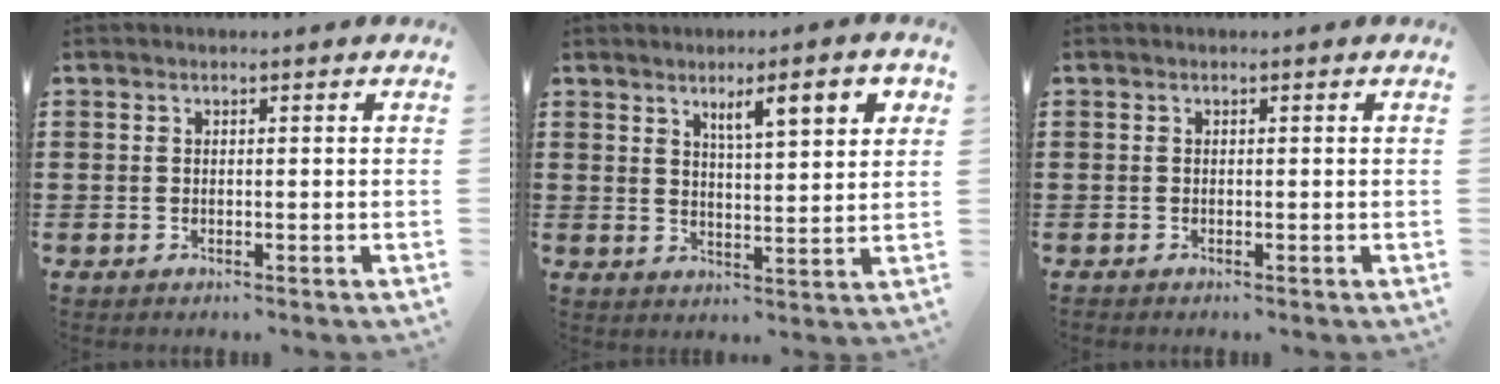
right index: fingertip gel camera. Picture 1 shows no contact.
{"total": 6.6, "force": [3.3, 1.4, 5.5], "torque": [-0.088, -0.002, 0.049]}
{"total": 0.0}